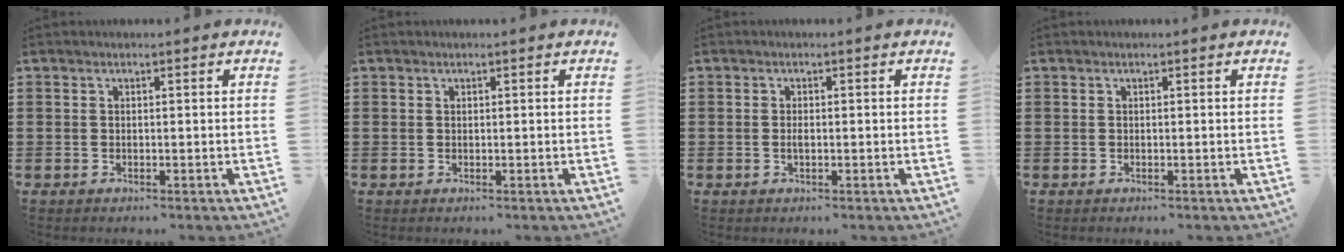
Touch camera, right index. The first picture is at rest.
{"total": 0.0}
{"total": 1.1, "force": [-0.2, 0.5, 1.0], "torque": [-0.020, 0.001, -0.004]}
{"total": 0.0}